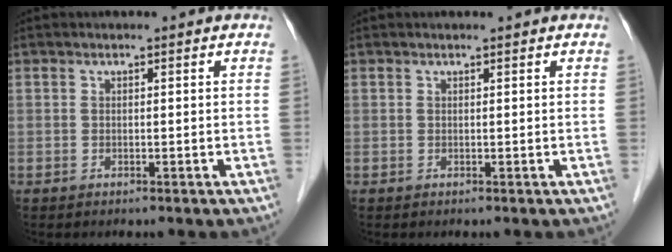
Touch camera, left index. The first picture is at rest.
{"total": 0.6, "force": [0.6, 0.0, 0.3], "torque": [-0.006, 0.005, 0.009]}